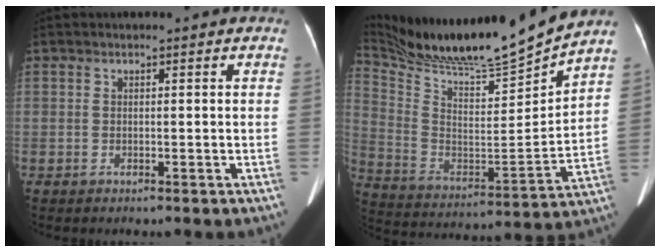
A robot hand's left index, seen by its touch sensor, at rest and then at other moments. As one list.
[{"total": 21.8, "force": [20.2, -0.5, 8.4], "torque": [-0.174, -0.052, 0.335]}]